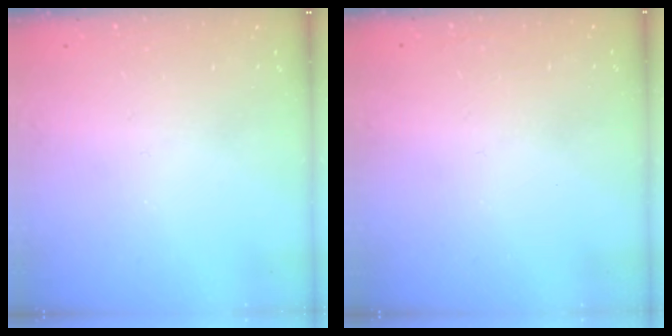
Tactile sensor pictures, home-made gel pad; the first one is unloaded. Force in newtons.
{"total": 1.6, "press": 1.6, "slide": 0.1}